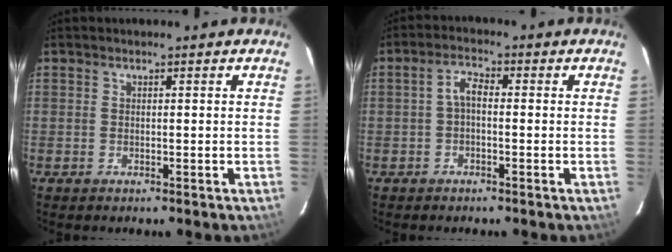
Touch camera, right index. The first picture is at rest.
{"total": 2.6, "force": [-0.6, 1.3, 2.3], "torque": [-0.047, 0.011, -0.012]}